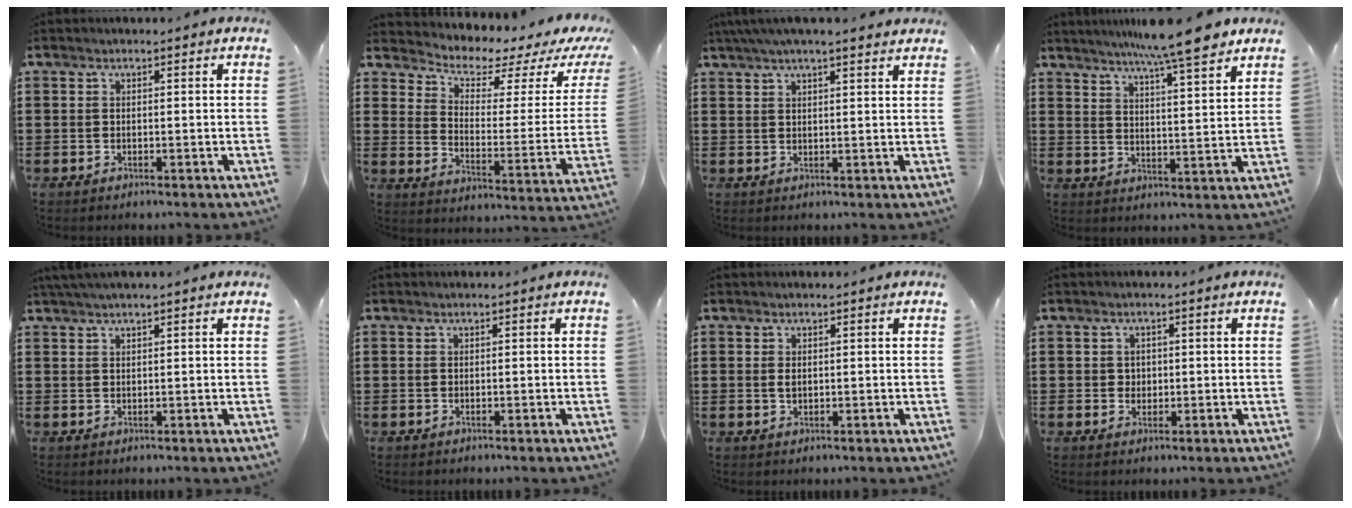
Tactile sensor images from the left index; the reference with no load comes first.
{"total": 3.9, "force": [3.5, 1.1, 1.4], "torque": [-0.052, -0.025, 0.053]}
{"total": 3.7, "force": [3.1, -0.2, 2.0], "torque": [-0.046, 0.000, 0.056]}
{"total": 8.7, "force": [7.4, -0.3, 4.6], "torque": [-0.093, -0.032, 0.126]}
{"total": 1.4, "force": [1.1, -0.3, 0.8], "torque": [-0.015, 0.000, 0.021]}
{"total": 0.0}
{"total": 1.0, "force": [0.2, 0.5, 0.9], "torque": [-0.019, 0.002, 0.003]}
{"total": 1.5, "force": [0.3, 1.4, 0.4], "torque": [-0.014, 0.007, 0.005]}